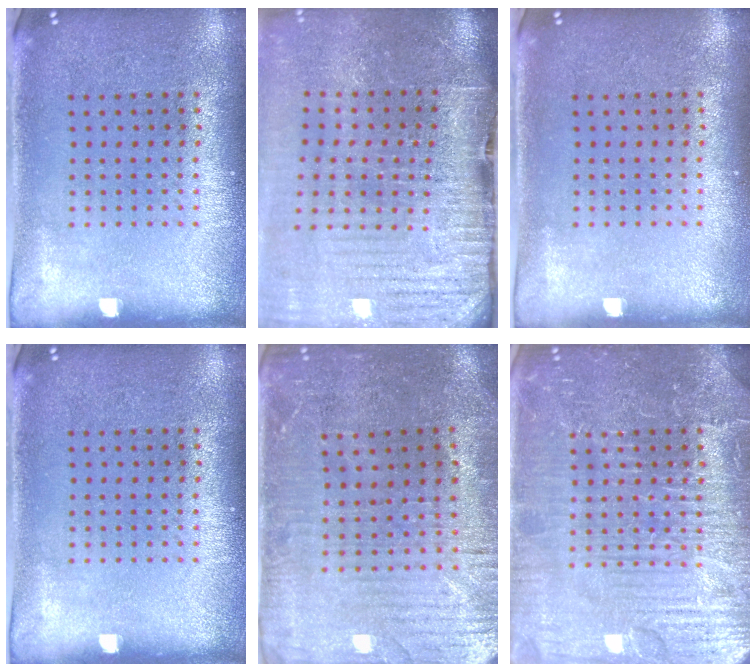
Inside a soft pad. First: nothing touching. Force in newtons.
{"total": 4.3, "press": 3.7, "slide": 2.2}
{"total": 0.0}
{"total": 0.0}
{"total": 1.6, "press": 1.5, "slide": 0.5}
{"total": 7.5, "press": 7.4, "slide": 0.9}